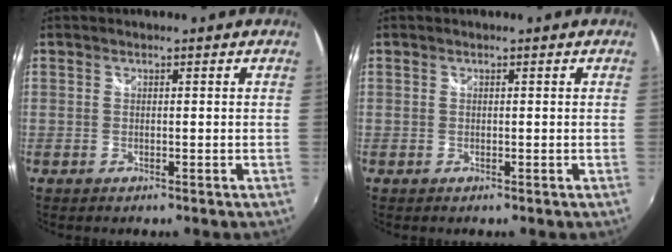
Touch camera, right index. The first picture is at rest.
{"total": 0.0}